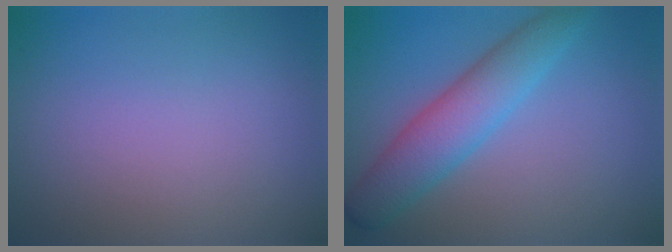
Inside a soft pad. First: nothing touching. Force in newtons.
{"total": 5.0, "press": 5.0, "slide": 0.1}